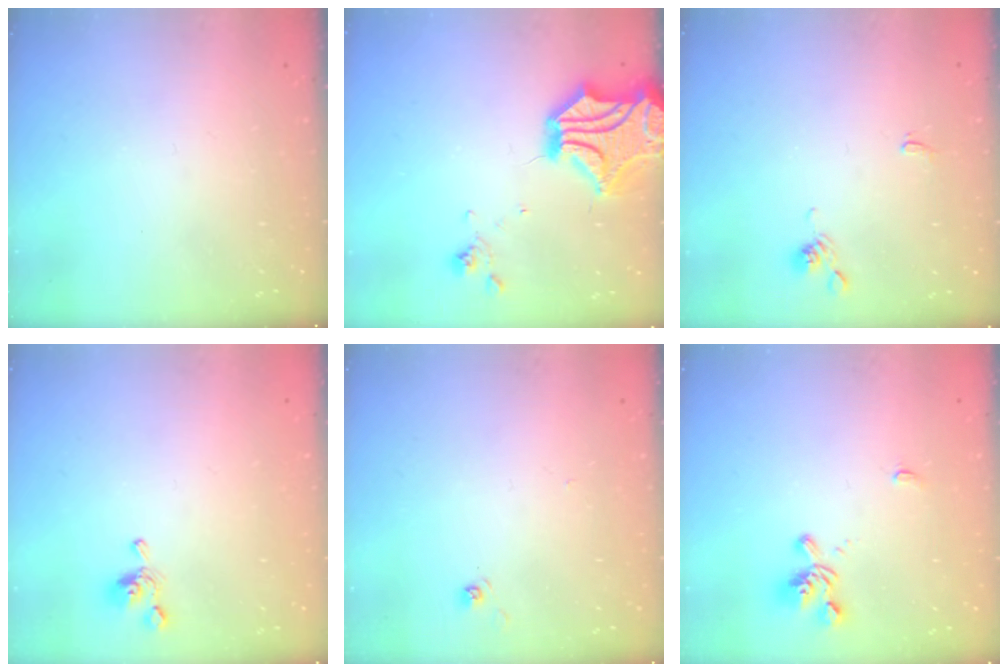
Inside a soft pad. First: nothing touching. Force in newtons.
{"total": 6.9, "press": 6.4, "slide": 2.7}
{"total": 1.1, "press": 1.0, "slide": 0.4}
{"total": 2.7, "press": 2.7, "slide": 0.4}
{"total": 2.7, "press": 2.7, "slide": 0.2}
{"total": 1.2, "press": 0.7, "slide": 1.0}